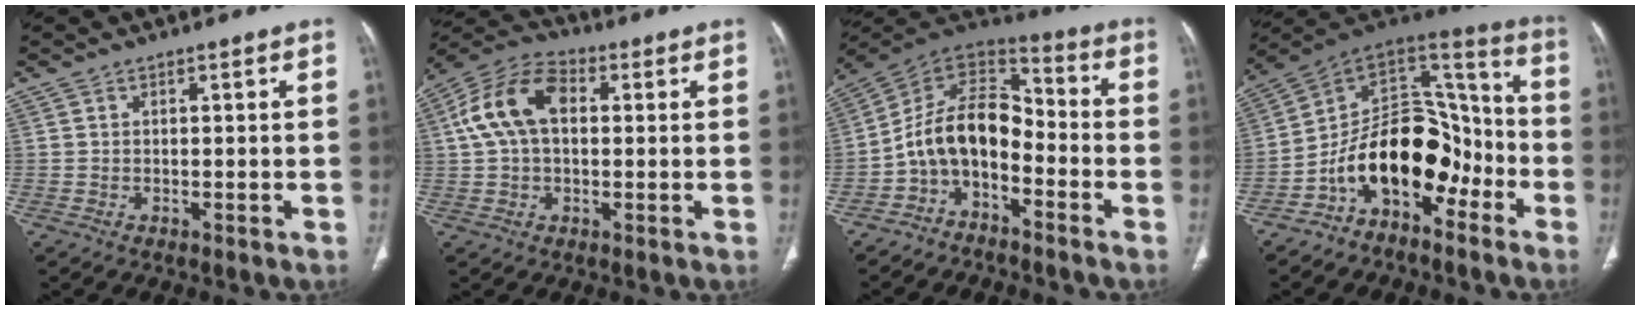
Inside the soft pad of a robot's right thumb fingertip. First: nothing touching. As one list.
[{"total": 12.6, "force": [2.2, 8.0, 9.6], "torque": [-0.187, 0.033, 0.033]}, {"total": 12.0, "force": [-4.6, 7.5, 8.2], "torque": [-0.127, 0.091, -0.096]}, {"total": 18.2, "force": [-8.2, 11.1, 12.0], "torque": [-0.153, 0.107, -0.147]}]